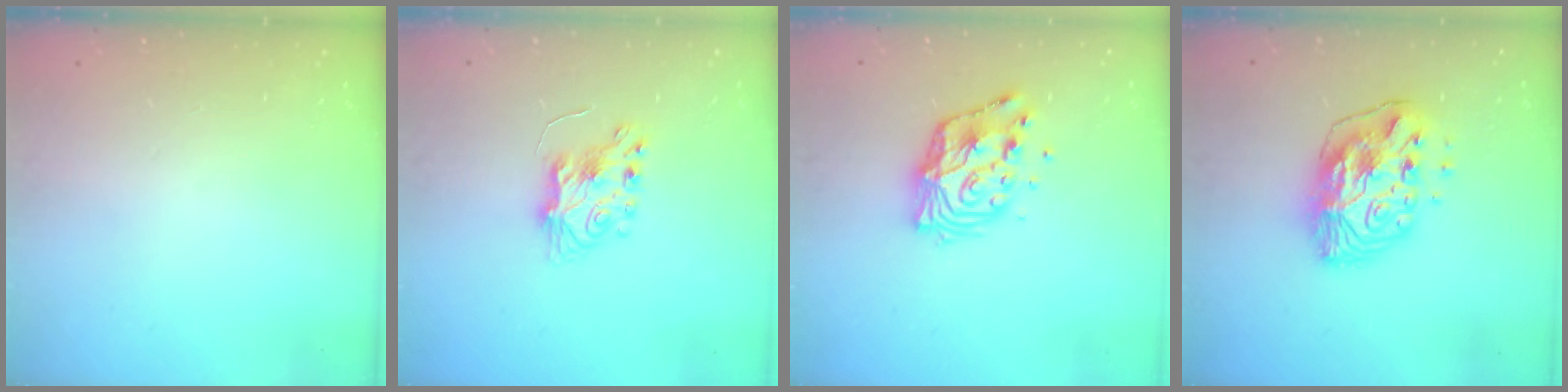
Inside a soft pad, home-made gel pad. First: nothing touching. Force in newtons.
{"total": 6.9, "press": 6.9, "slide": 0.4}
{"total": 12.3, "press": 12.3, "slide": 1.1}
{"total": 13.7, "press": 13.7, "slide": 1.0}